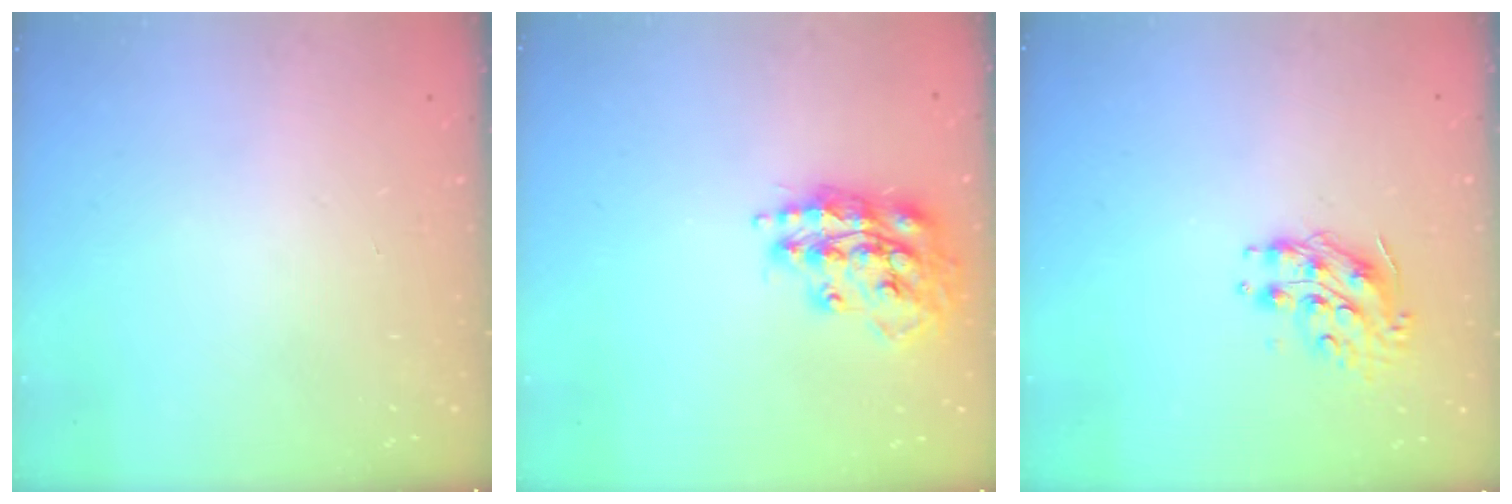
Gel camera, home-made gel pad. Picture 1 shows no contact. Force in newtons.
{"total": 16.2, "press": 16.2, "slide": 1.4}
{"total": 9.0, "press": 9.0, "slide": 0.4}